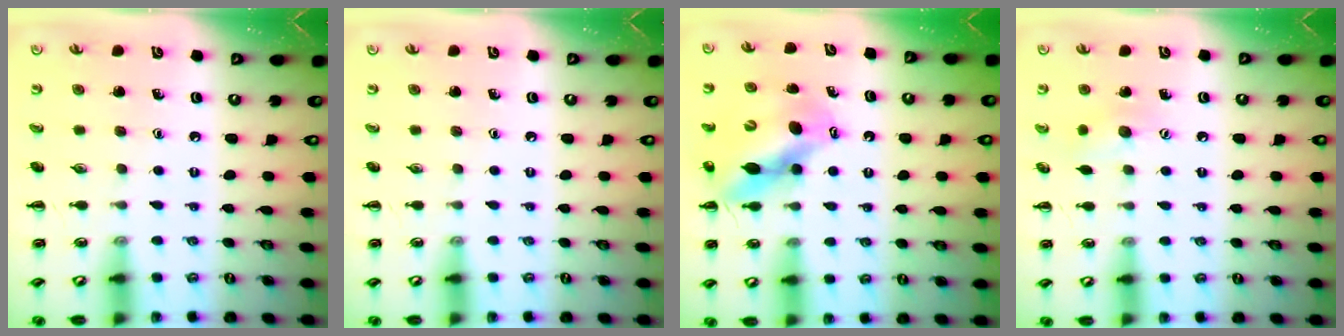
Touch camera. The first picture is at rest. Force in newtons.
{"total": 0.0}
{"total": 11.6, "press": 11.2, "slide": 3.1}
{"total": 7.9, "press": 7.8, "slide": 1.4}